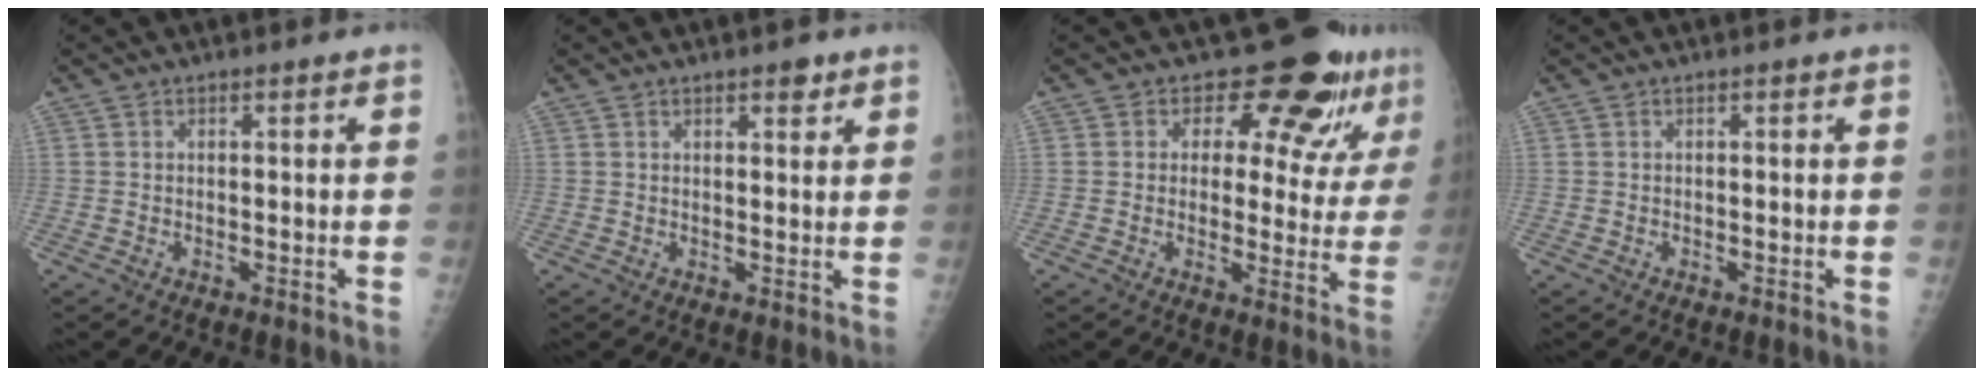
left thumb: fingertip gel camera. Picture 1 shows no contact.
{"total": 2.6, "force": [1.7, 1.1, 1.6], "torque": [-0.011, -0.009, 0.023]}
{"total": 11.8, "force": [8.2, 5.9, 6.0], "torque": [-0.030, -0.049, 0.091]}
{"total": 0.0}